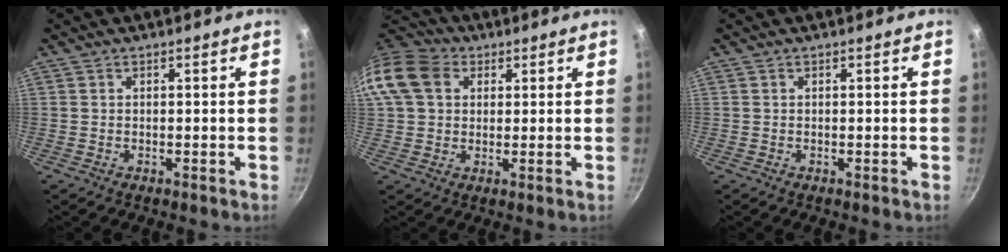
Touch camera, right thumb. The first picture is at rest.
{"total": 13.4, "force": [3.7, 10.5, 7.5], "torque": [-0.140, 0.022, 0.054]}
{"total": 0.0}